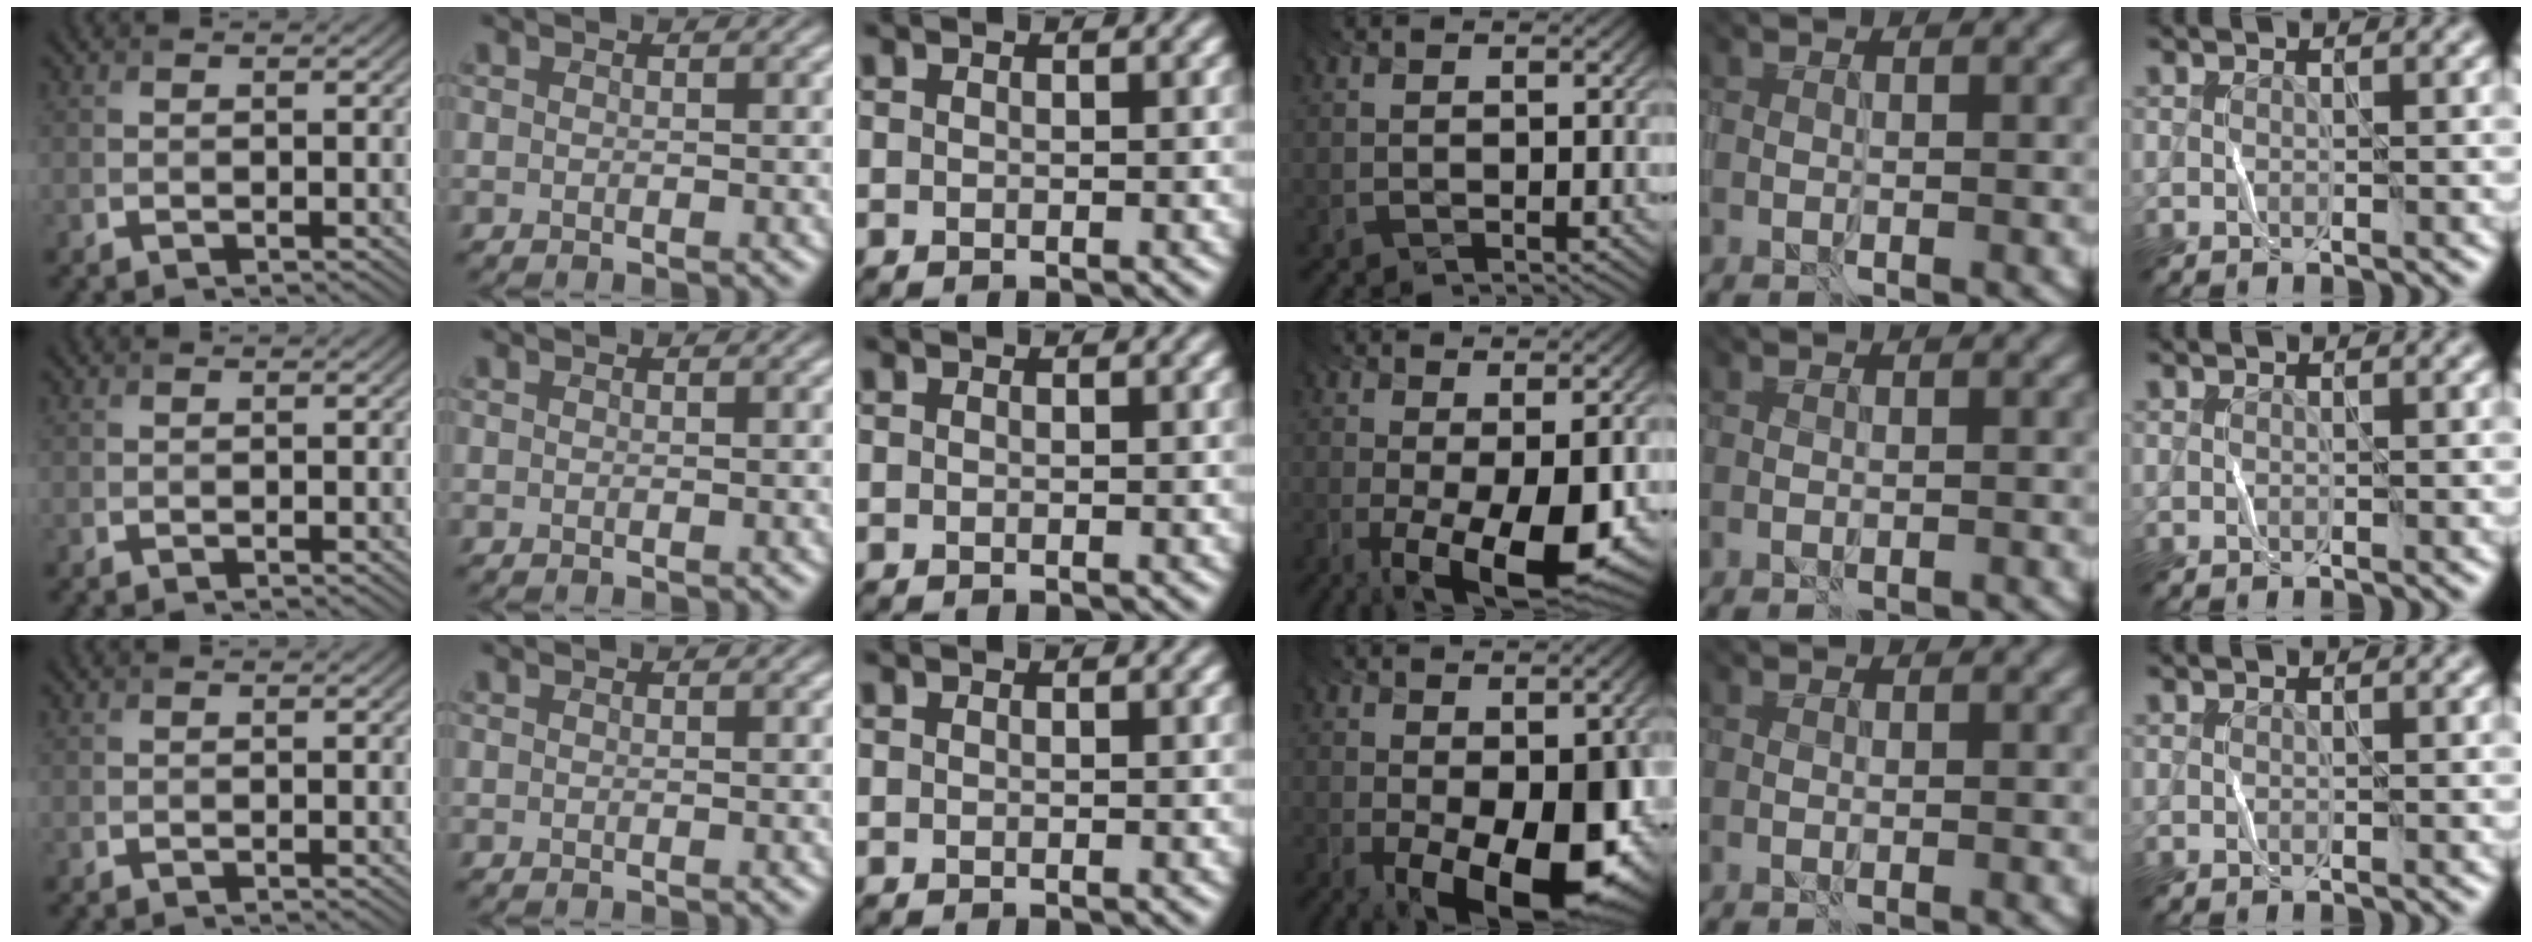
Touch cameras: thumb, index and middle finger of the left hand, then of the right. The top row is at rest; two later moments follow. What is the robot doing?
{"motion": "fold", "object": "bandana"}